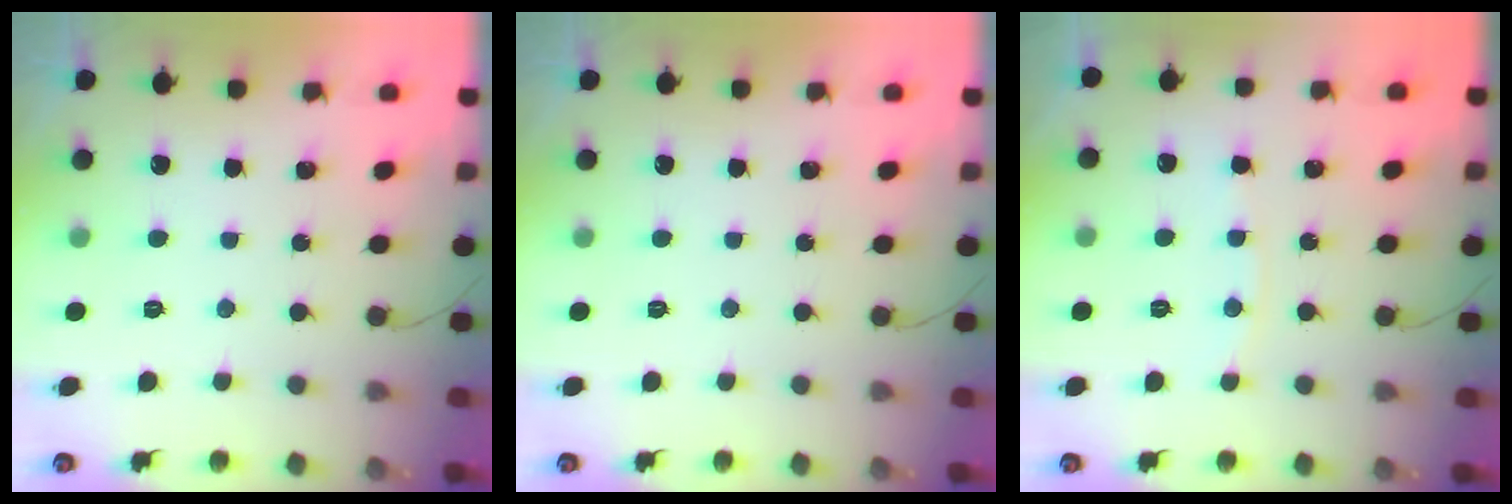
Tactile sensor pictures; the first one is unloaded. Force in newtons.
{"total": 0.0}
{"total": 4.2, "press": 4.2, "slide": 0.7}